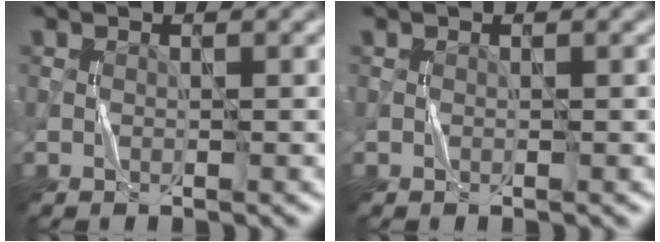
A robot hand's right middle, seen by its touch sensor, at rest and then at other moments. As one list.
[{"total": 0.0}]